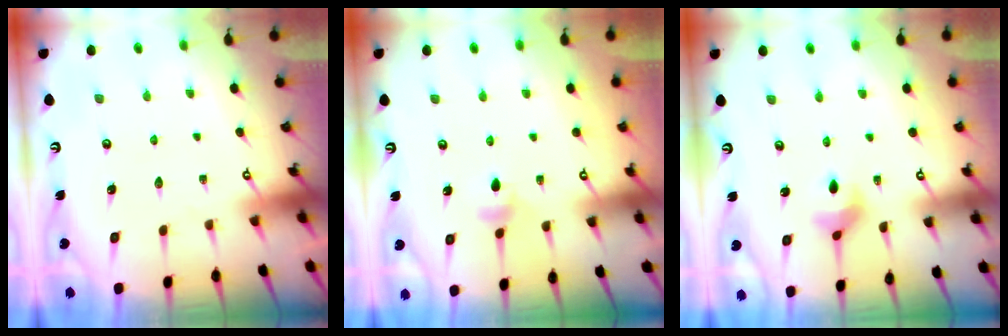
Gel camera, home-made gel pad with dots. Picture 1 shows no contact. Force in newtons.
{"total": 4.6, "press": 4.5, "slide": 0.9}
{"total": 4.2, "press": 4.1, "slide": 0.7}